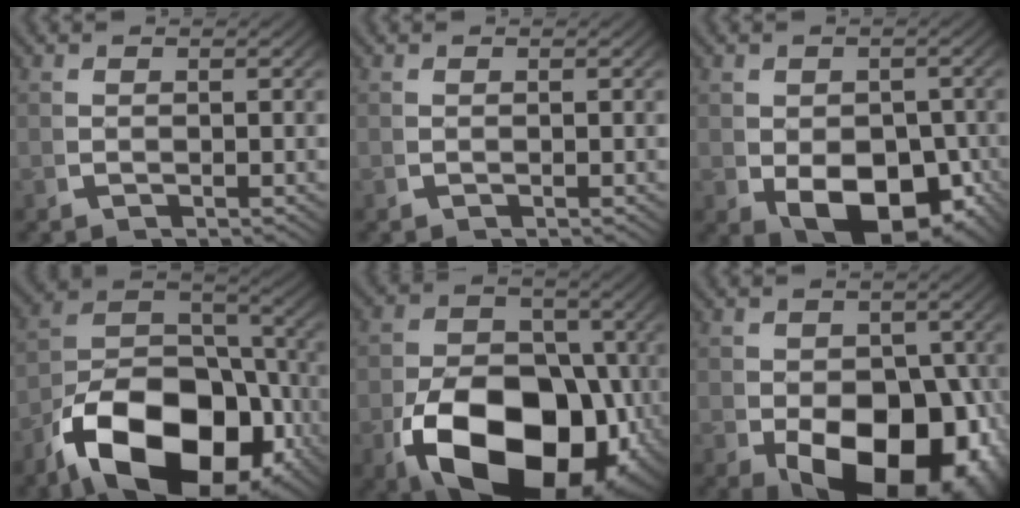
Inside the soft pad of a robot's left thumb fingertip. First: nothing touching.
{"total": 0.0}
{"total": 9.7, "force": [-2.1, 6.4, 7.0], "torque": [-0.129, -0.064, 0.002]}
{"total": 17.6, "force": [-4.7, 11.1, 12.8], "torque": [-0.254, -0.075, -0.045]}
{"total": 19.9, "force": [-4.6, 13.2, 14.2], "torque": [-0.257, -0.091, -0.035]}
{"total": 15.1, "force": [-3.4, 9.8, 10.9], "torque": [-0.169, -0.078, -0.014]}